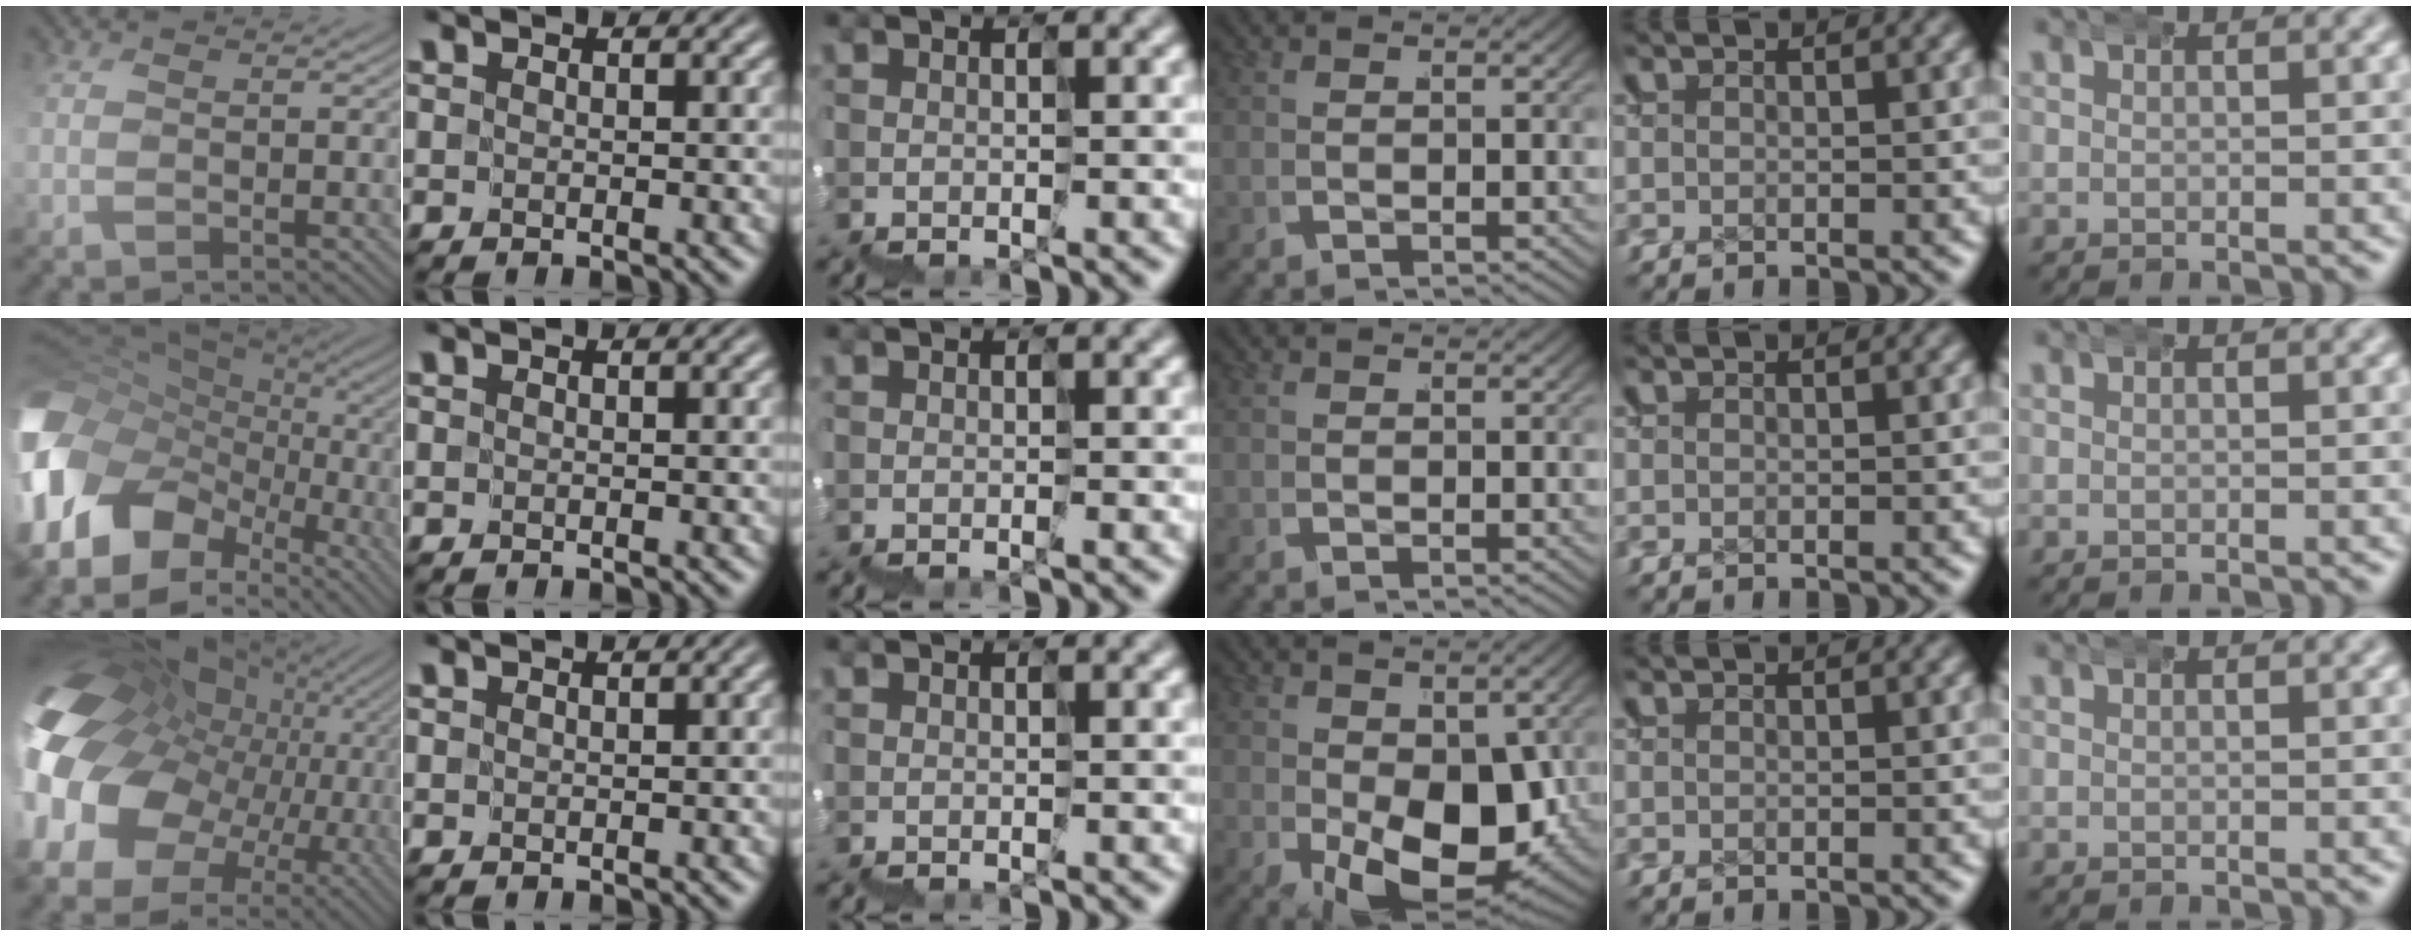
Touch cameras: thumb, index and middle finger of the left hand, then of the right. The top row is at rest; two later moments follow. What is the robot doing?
{"motion": "wrap", "object": "ethernet cable"}